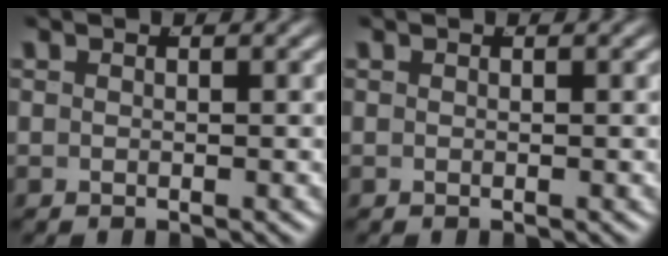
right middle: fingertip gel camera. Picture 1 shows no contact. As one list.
[{"total": 0.0}]